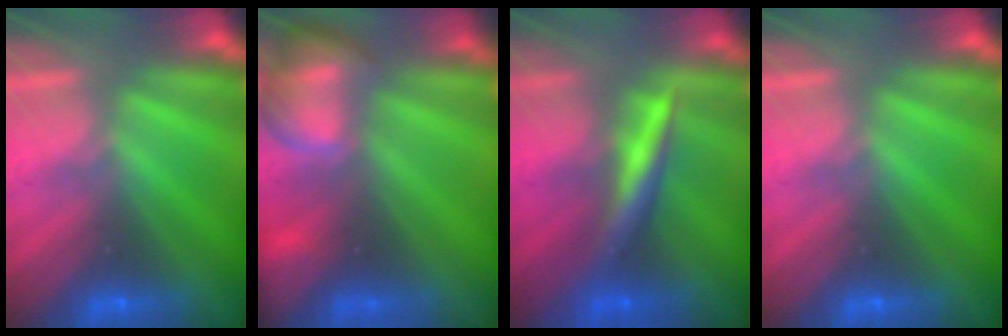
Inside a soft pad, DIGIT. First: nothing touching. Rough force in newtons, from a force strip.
{"total": 8.8}
{"total": 2.9}
{"total": 0.0}